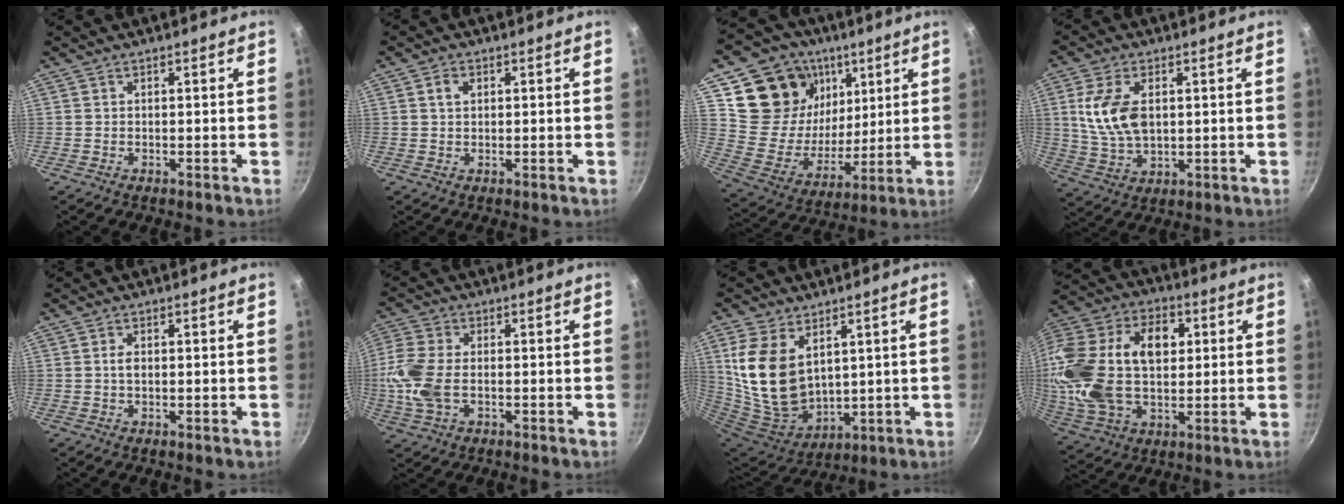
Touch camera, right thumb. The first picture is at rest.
{"total": 2.2, "force": [0.6, 1.6, 1.3], "torque": [-0.017, 0.003, 0.011]}
{"total": 20.7, "force": [9.8, 16.1, 8.5], "torque": [-0.115, -0.055, 0.174]}
{"total": 11.1, "force": [2.0, 6.6, 8.7], "torque": [-0.163, -0.014, 0.042]}
{"total": 1.7, "force": [0.0, 0.8, 1.5], "torque": [-0.027, 0.003, -0.002]}
{"total": 9.6, "force": [-1.2, 5.7, 7.6], "torque": [-0.172, 0.008, -0.033]}
{"total": 16.5, "force": [5.1, 10.7, 11.4], "torque": [-0.217, -0.043, 0.121]}
{"total": 26.1, "force": [3.4, 16.6, 19.8], "torque": [-0.373, 0.022, 0.054]}